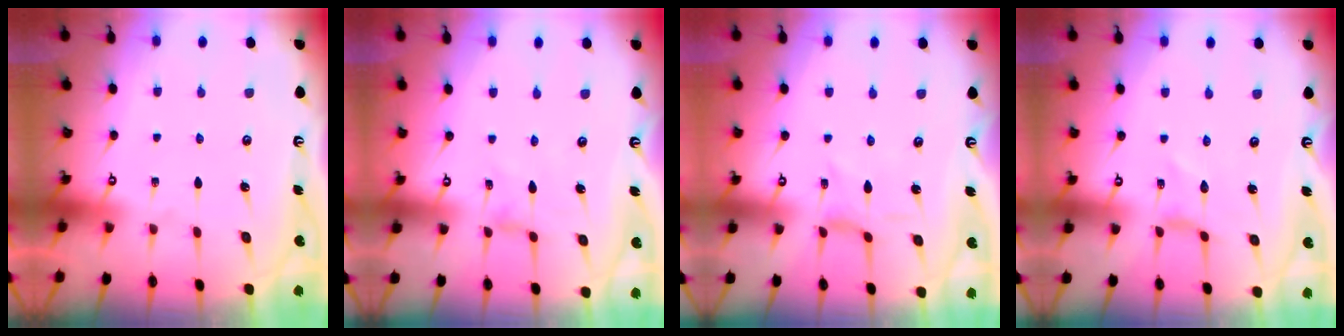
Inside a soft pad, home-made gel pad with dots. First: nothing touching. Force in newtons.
{"total": 0.6, "press": 0.5, "slide": 0.2}
{"total": 0.0}
{"total": 0.0}